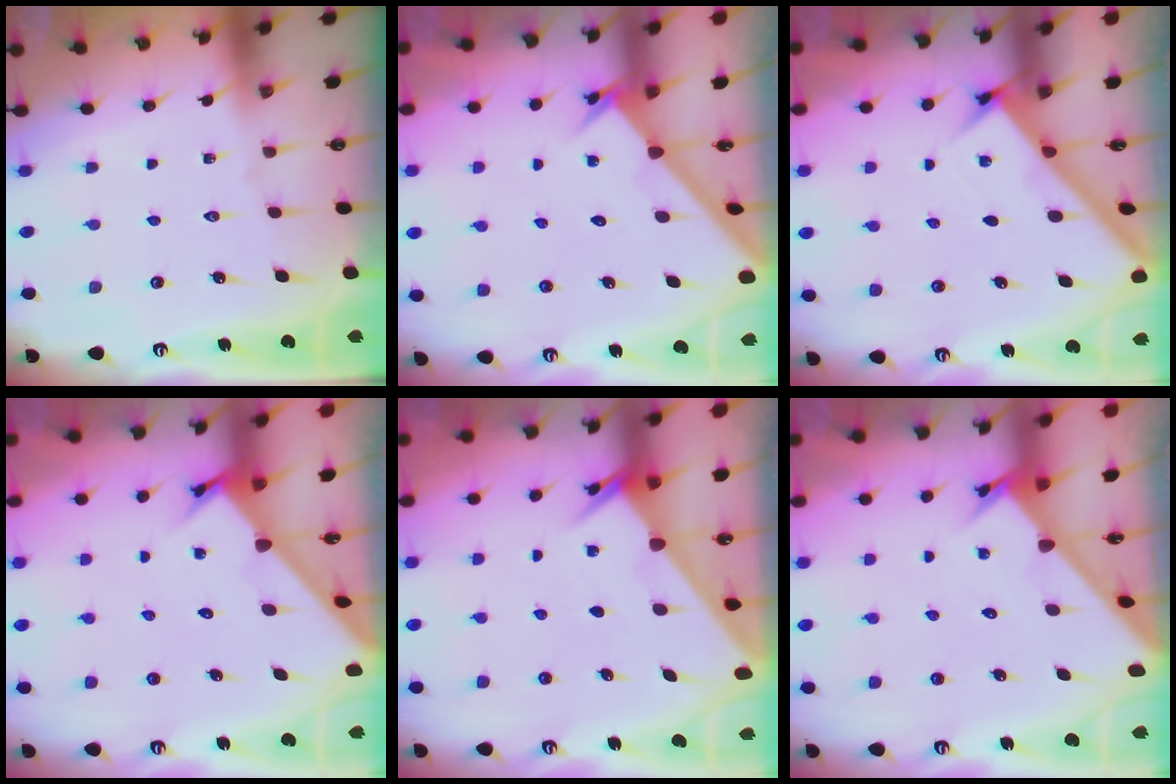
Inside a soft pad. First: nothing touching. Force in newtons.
{"total": 2.1, "press": 2.1, "slide": 0.2}
{"total": 2.7, "press": 2.7, "slide": 0.3}
{"total": 2.4, "press": 2.4, "slide": 0.2}
{"total": 2.1, "press": 2.1, "slide": 0.1}
{"total": 2.7, "press": 2.7, "slide": 0.3}